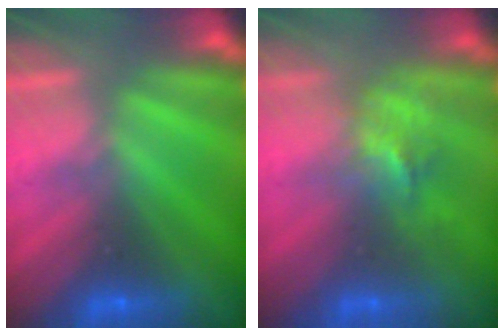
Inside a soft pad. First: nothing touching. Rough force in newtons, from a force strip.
{"total": 2.8}